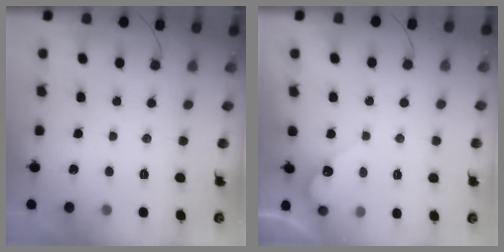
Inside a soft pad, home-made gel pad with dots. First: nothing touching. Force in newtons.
{"total": 4.3, "press": 4.3, "slide": 0.2}